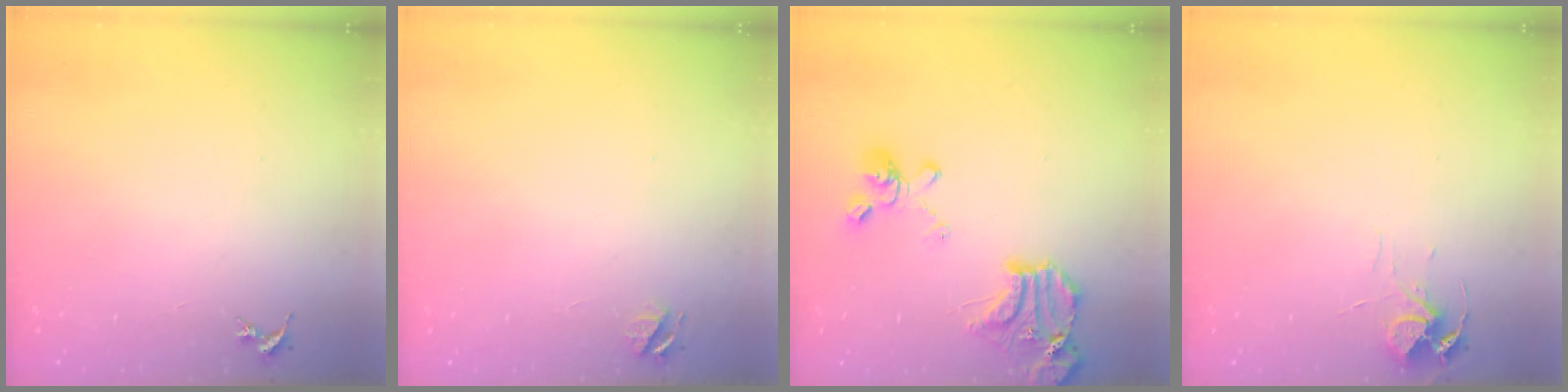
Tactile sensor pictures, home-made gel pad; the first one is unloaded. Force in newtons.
{"total": 3.9, "press": 3.9, "slide": 0.4}
{"total": 19.3, "press": 19.2, "slide": 2.2}
{"total": 7.1, "press": 7.1, "slide": 0.5}